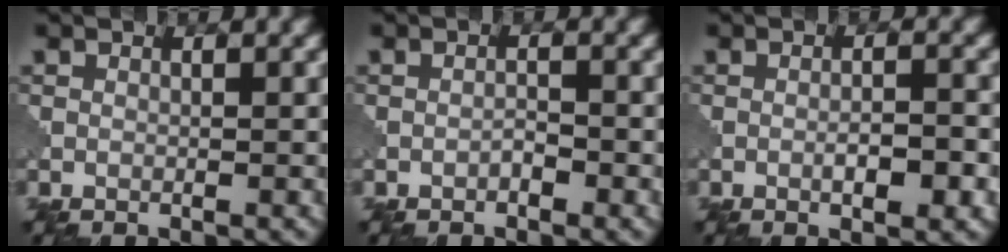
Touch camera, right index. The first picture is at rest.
{"total": 0.9, "force": [-0.5, 0.3, 0.6], "torque": [-0.011, 0.002, -0.010]}
{"total": 2.7, "force": [-0.9, 0.6, 2.5], "torque": [-0.038, 0.005, -0.015]}